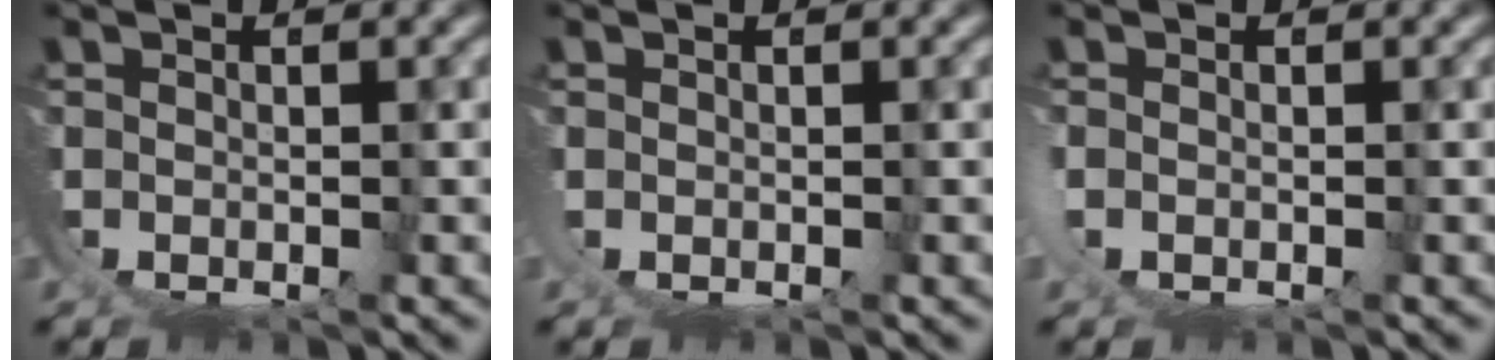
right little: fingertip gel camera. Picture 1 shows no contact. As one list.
[{"total": 0.0}, {"total": 0.7, "force": [0.0, -0.4, 0.6], "torque": [-0.027, -0.008, 0.005]}]